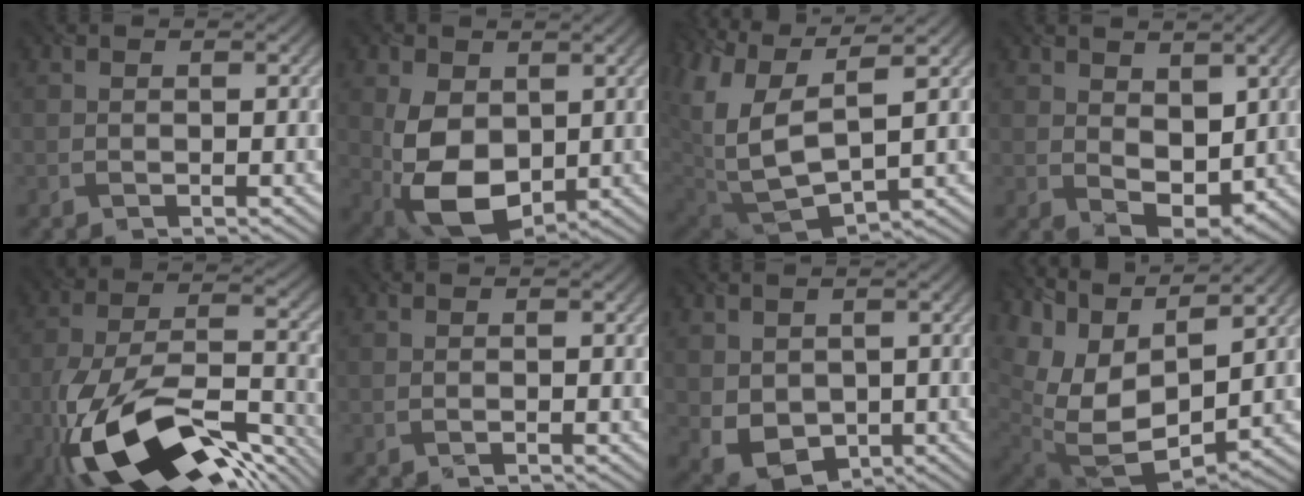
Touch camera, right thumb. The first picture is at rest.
{"total": 10.3, "force": [0.1, 6.9, 7.7], "torque": [-0.176, -0.013, 0.002]}
{"total": 14.6, "force": [4.1, 7.4, 11.9], "torque": [-0.283, -0.014, 0.101]}
{"total": 5.2, "force": [1.5, 3.4, 3.7], "torque": [-0.072, -0.011, 0.026]}
{"total": 18.7, "force": [-9.8, 8.1, 13.7], "torque": [-0.281, -0.029, -0.169]}
{"total": 0.0}
{"total": 4.9, "force": [0.4, 4.0, 2.8], "torque": [-0.085, -0.018, 0.013]}
{"total": 14.9, "force": [4.9, 8.4, 11.4], "torque": [-0.240, -0.002, 0.115]}